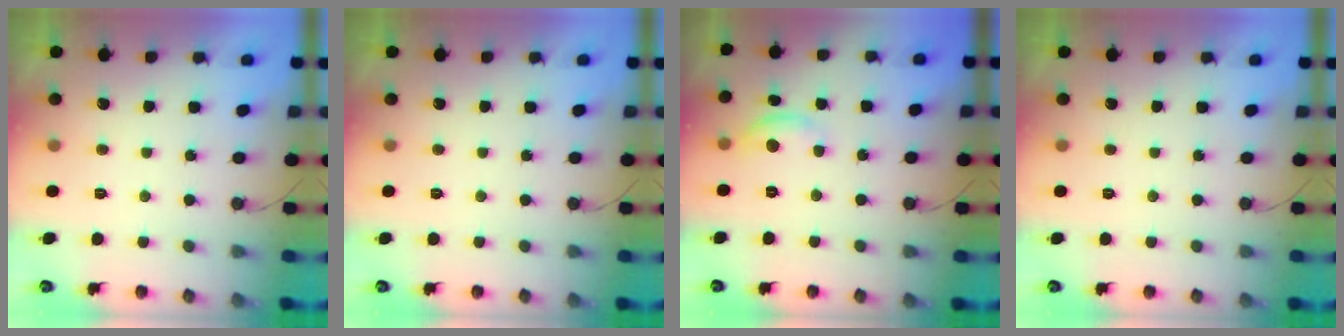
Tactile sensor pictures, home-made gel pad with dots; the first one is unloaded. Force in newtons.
{"total": 0.0}
{"total": 8.0, "press": 8.0, "slide": 0.2}
{"total": 0.0}